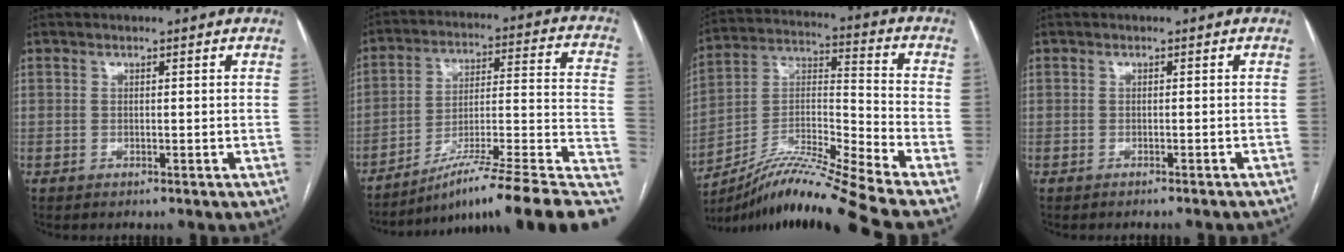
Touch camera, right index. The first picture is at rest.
{"total": 22.1, "force": [-15.0, 0.7, 16.2], "torque": [-0.156, 0.036, -0.229]}
{"total": 17.0, "force": [-14.7, -3.0, 8.0], "torque": [-0.150, 0.014, -0.262]}
{"total": 4.6, "force": [-4.3, 0.9, 1.2], "torque": [-0.009, -0.003, -0.048]}